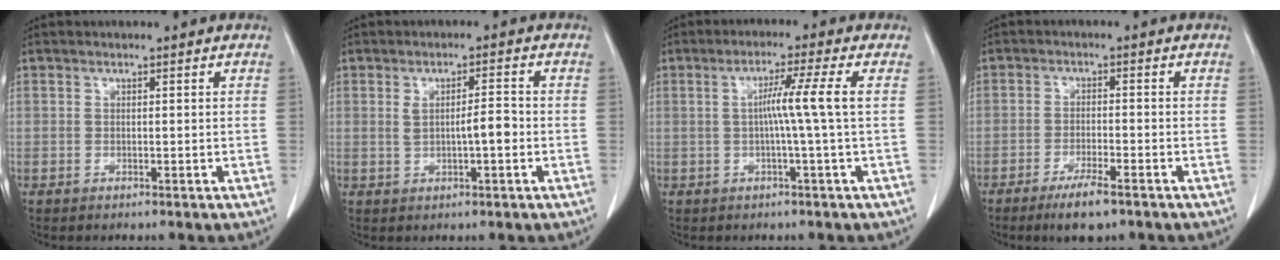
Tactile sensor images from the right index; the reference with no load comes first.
{"total": 3.9, "force": [-0.3, 0.7, 3.9], "torque": [-0.068, 0.005, 0.000]}
{"total": 5.4, "force": [0.1, -1.7, 5.1], "torque": [-0.088, 0.008, 0.005]}
{"total": 5.2, "force": [-3.5, 0.9, 3.8], "torque": [-0.074, -0.008, -0.056]}